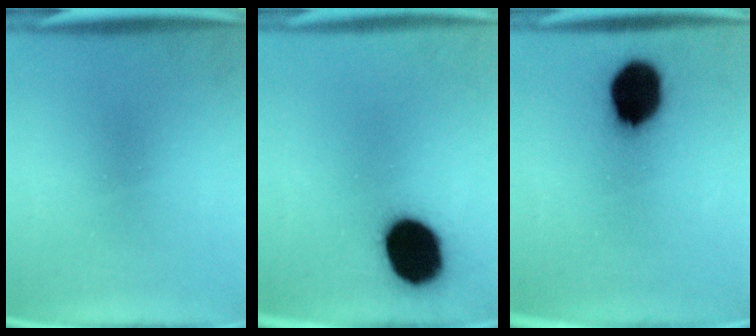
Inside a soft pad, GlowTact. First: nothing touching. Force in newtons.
{"total": 16.3}
{"total": 13.9}